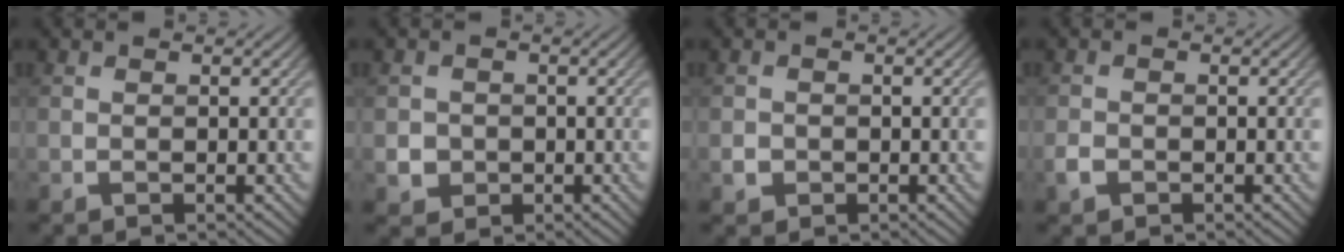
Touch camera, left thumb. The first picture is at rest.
{"total": 2.5, "force": [-0.5, 2.4, 0.6], "torque": [-0.012, -0.007, -0.010]}
{"total": 1.4, "force": [-0.5, 1.2, 0.4], "torque": [-0.004, -0.005, -0.011]}
{"total": 1.6, "force": [-0.9, 1.1, 0.7], "torque": [-0.016, -0.002, -0.021]}